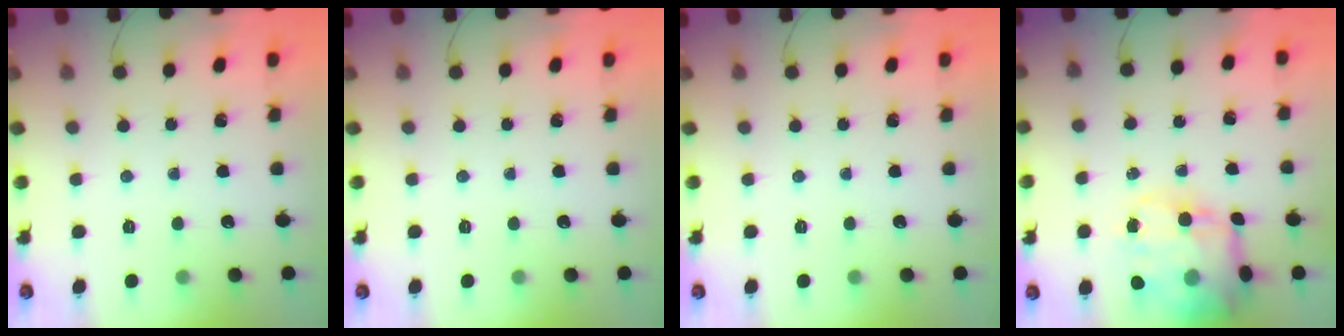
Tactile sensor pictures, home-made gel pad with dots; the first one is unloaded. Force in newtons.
{"total": 0.0}
{"total": 0.0}
{"total": 18.7, "press": 18.2, "slide": 4.2}